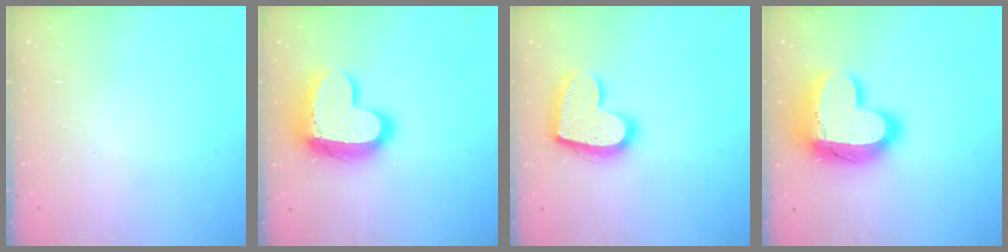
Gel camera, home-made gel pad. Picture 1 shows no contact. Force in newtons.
{"total": 17.4, "press": 17.3, "slide": 1.5}
{"total": 16.9, "press": 16.8, "slide": 1.2}
{"total": 20.9, "press": 20.9, "slide": 1.8}